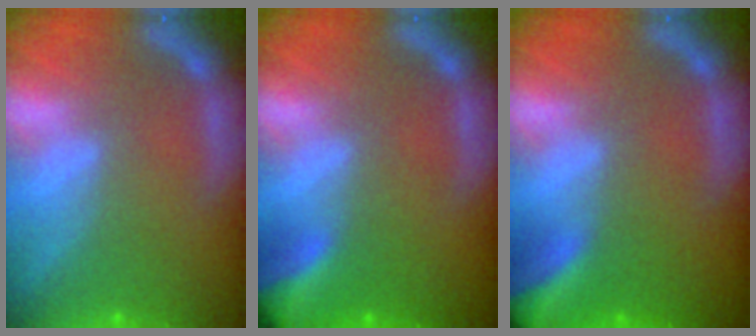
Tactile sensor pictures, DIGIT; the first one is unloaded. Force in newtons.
{"total": 6.5}
{"total": 8.4}